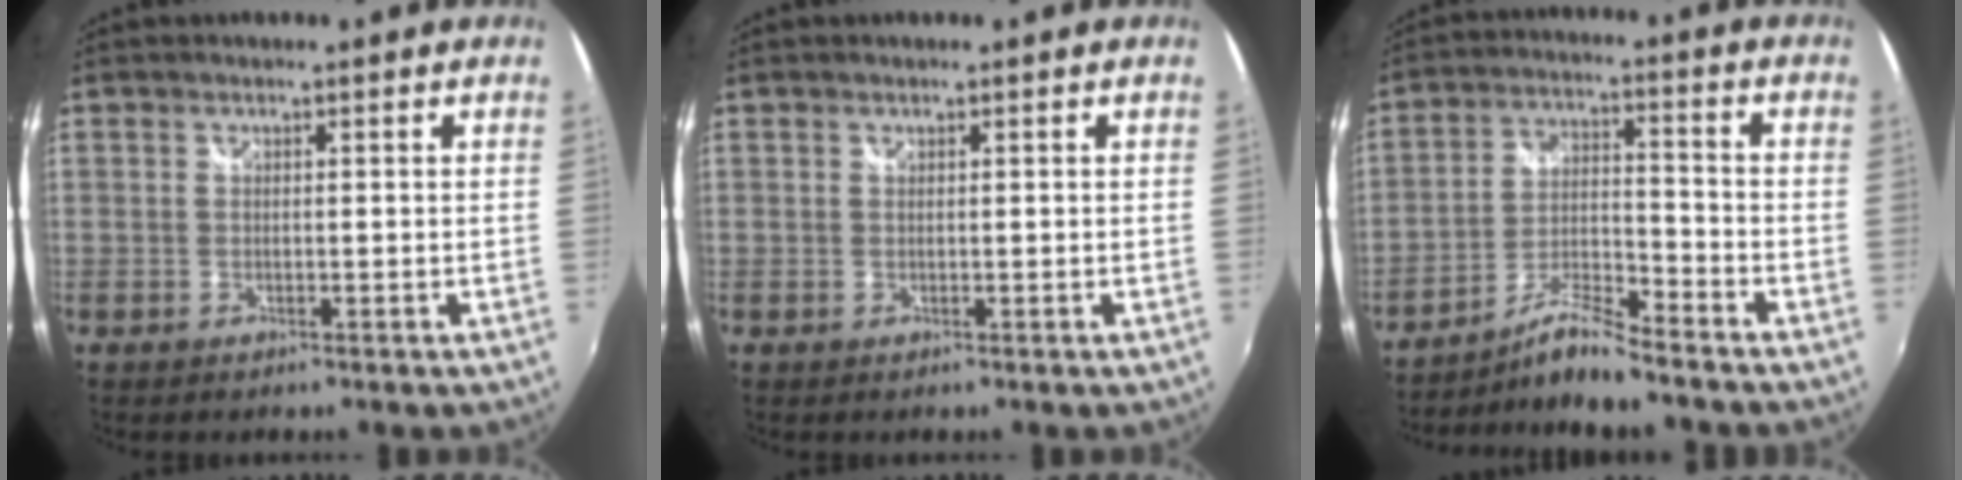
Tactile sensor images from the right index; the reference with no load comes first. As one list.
[{"total": 0.0}, {"total": 7.4, "force": [-6.9, -0.5, 2.6], "torque": [-0.061, 0.018, -0.130]}]